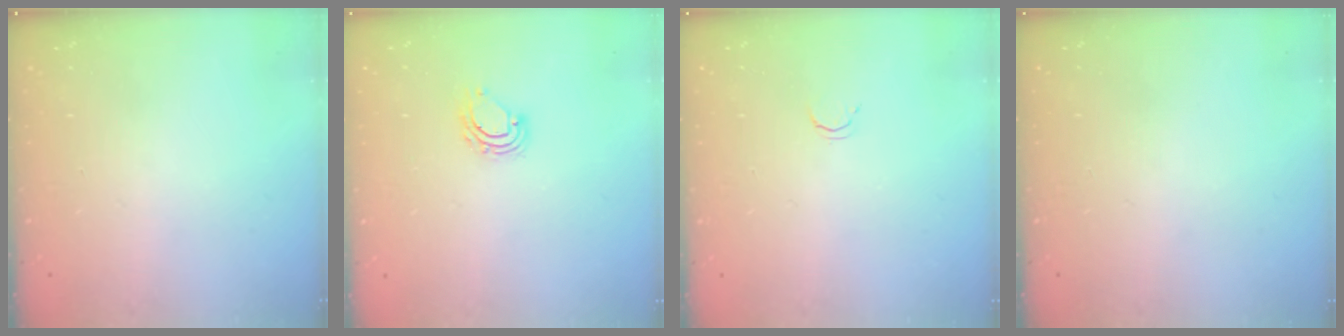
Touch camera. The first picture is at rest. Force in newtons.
{"total": 4.0, "press": 4.0, "slide": 0.2}
{"total": 2.1, "press": 2.1, "slide": 0.4}
{"total": 0.0}